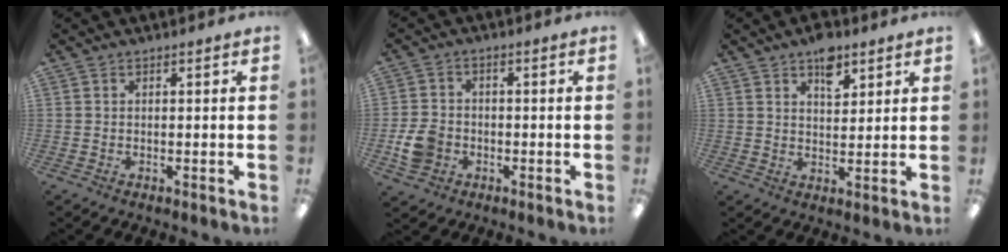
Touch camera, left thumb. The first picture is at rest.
{"total": 6.4, "force": [-2.2, 5.1, 3.2], "torque": [-0.064, 0.009, -0.040]}
{"total": 6.7, "force": [4.4, 3.6, 3.6], "torque": [-0.042, -0.017, 0.074]}